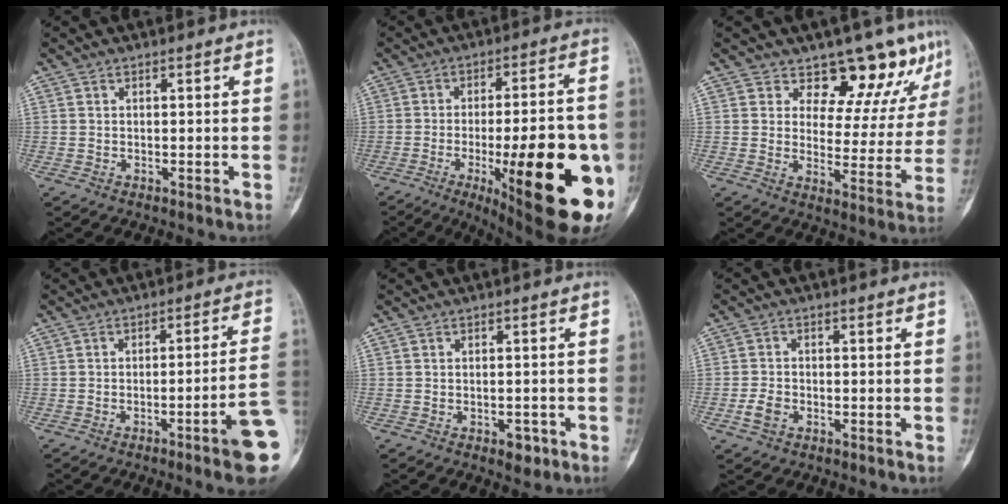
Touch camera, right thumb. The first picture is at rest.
{"total": 27.9, "force": [-7.9, 8.1, 25.5], "torque": [-0.292, 0.000, -0.092]}
{"total": 11.8, "force": [9.3, 5.4, 4.7], "torque": [-0.019, -0.066, 0.113]}
{"total": 11.0, "force": [-4.4, 0.3, 10.1], "torque": [-0.126, 0.024, -0.063]}
{"total": 2.8, "force": [-1.4, 1.6, 1.9], "torque": [-0.012, 0.008, -0.013]}
{"total": 3.2, "force": [-1.4, 2.3, 1.9], "torque": [-0.035, 0.008, -0.027]}